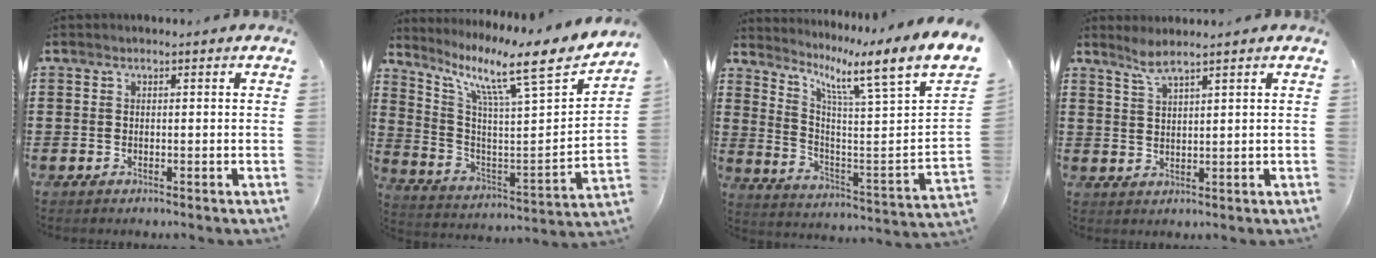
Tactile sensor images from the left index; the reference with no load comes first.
{"total": 10.6, "force": [7.7, 0.8, 7.3], "torque": [-0.148, -0.067, 0.109]}
{"total": 7.2, "force": [4.4, -0.5, 5.7], "torque": [-0.106, -0.055, 0.050]}
{"total": 3.0, "force": [2.4, 0.1, 1.7], "torque": [-0.039, 0.003, 0.045]}